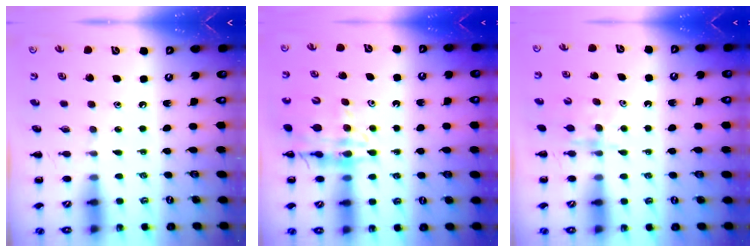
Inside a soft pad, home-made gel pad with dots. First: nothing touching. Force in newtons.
{"total": 12.3, "press": 11.8, "slide": 3.5}
{"total": 4.9, "press": 4.7, "slide": 1.2}